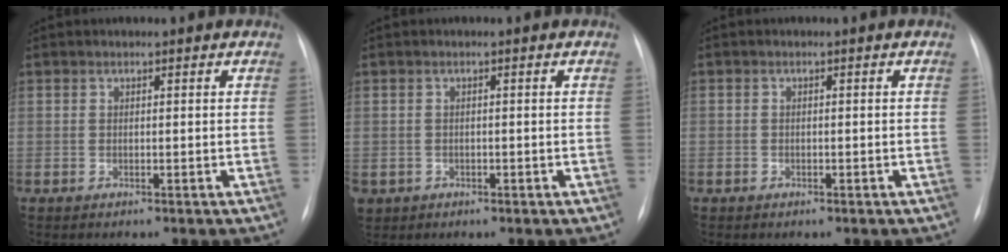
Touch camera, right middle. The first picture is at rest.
{"total": 2.5, "force": [-1.0, 2.2, 0.7], "torque": [-0.016, 0.001, -0.007]}
{"total": 0.8, "force": [-0.5, 0.7, 0.0], "torque": [-0.007, 0.002, -0.007]}